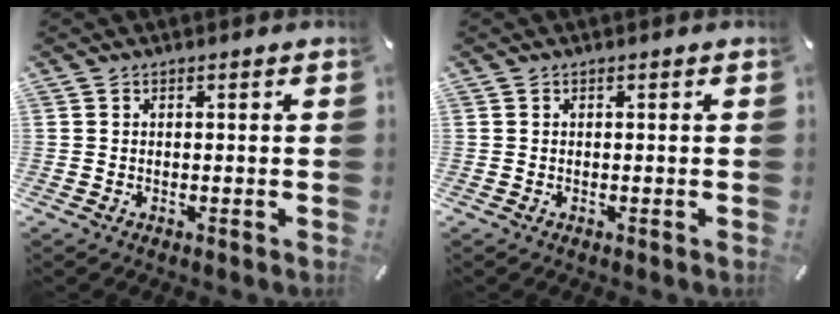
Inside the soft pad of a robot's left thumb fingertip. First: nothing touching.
{"total": 0.0}